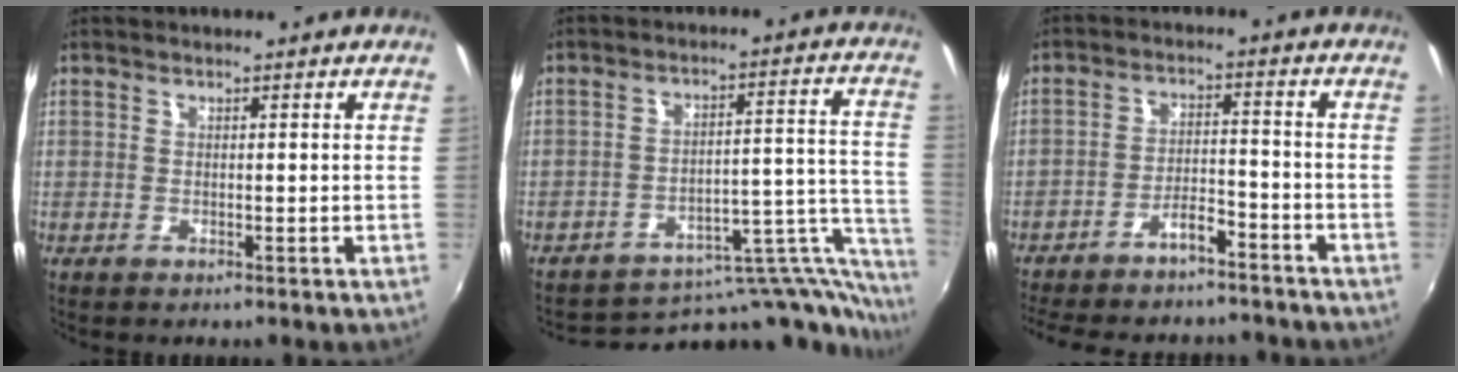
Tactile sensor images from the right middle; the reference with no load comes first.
{"total": 18.7, "force": [-16.2, 6.0, 7.1], "torque": [-0.067, 0.026, -0.208]}
{"total": 12.9, "force": [-11.4, 3.4, 5.0], "torque": [-0.118, 0.019, -0.169]}